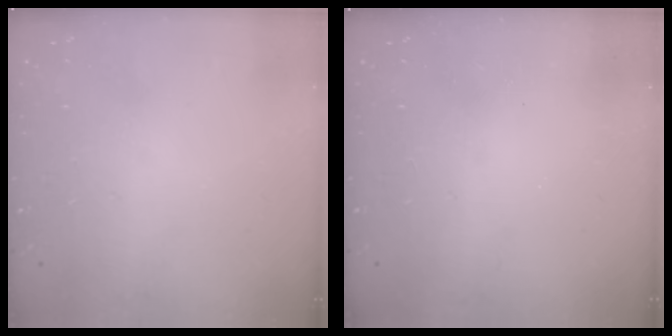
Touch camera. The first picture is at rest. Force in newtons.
{"total": 2.4, "press": 2.2, "slide": 0.8}